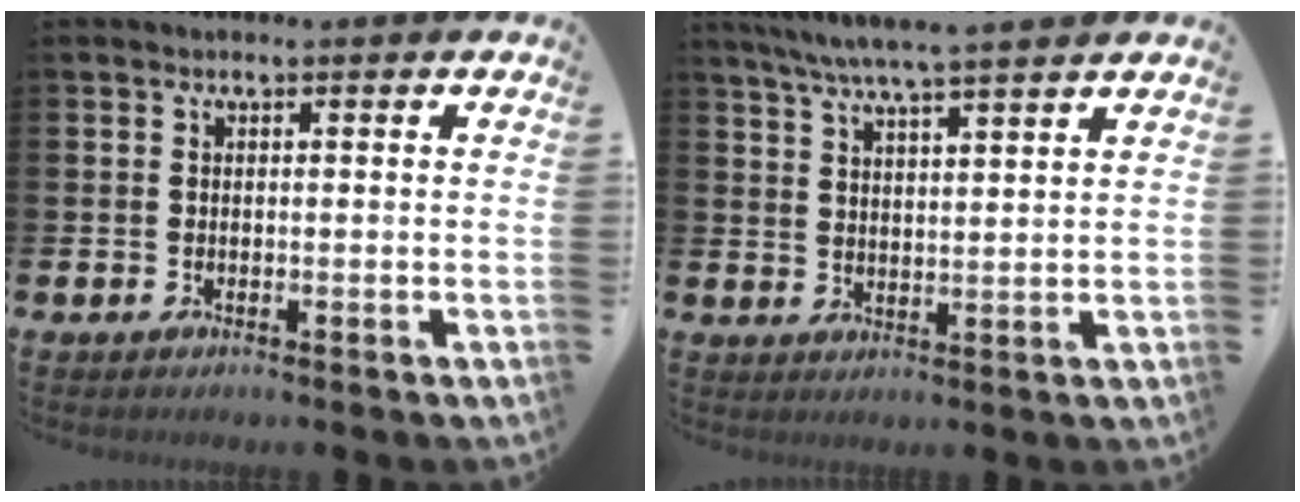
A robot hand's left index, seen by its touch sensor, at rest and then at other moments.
{"total": 6.2, "force": [5.8, -0.3, 2.1], "torque": [-0.063, -0.022, 0.103]}